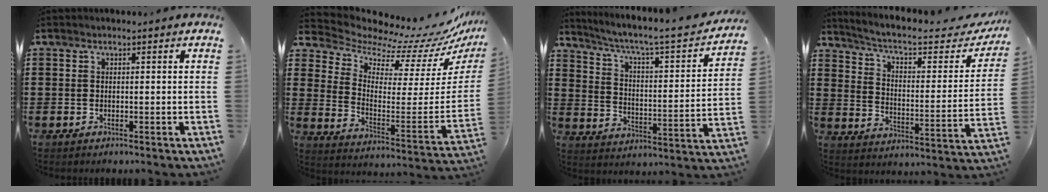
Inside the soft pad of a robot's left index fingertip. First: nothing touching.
{"total": 7.1, "force": [6.7, 2.0, 1.4], "torque": [-0.046, -0.080, 0.108]}
{"total": 4.9, "force": [3.6, 0.4, 3.3], "torque": [-0.081, -0.034, 0.049]}
{"total": 6.0, "force": [4.6, 1.2, 3.5], "torque": [-0.090, -0.030, 0.074]}